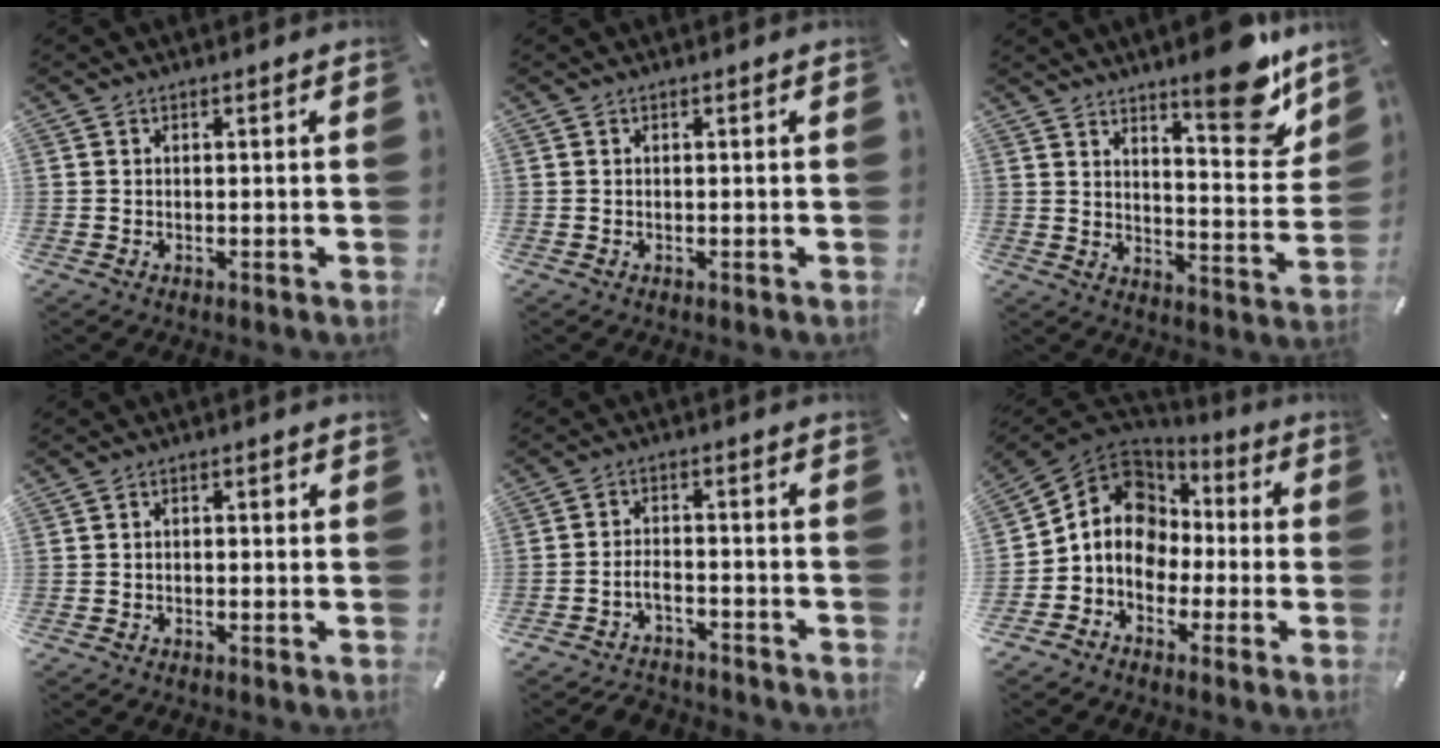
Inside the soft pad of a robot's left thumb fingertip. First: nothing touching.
{"total": 0.0}
{"total": 14.4, "force": [11.0, 4.1, 8.4], "torque": [-0.099, -0.089, 0.183]}
{"total": 1.4, "force": [-0.6, 0.8, 1.0], "torque": [-0.020, 0.005, -0.015]}
{"total": 4.4, "force": [-3.3, 2.1, 1.9], "torque": [-0.045, 0.015, -0.067]}
{"total": 11.7, "force": [-1.1, 10.5, 5.1], "torque": [-0.111, 0.009, -0.019]}